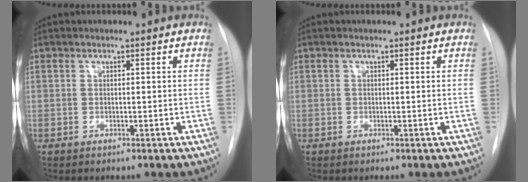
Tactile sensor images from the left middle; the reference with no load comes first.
{"total": 0.0}